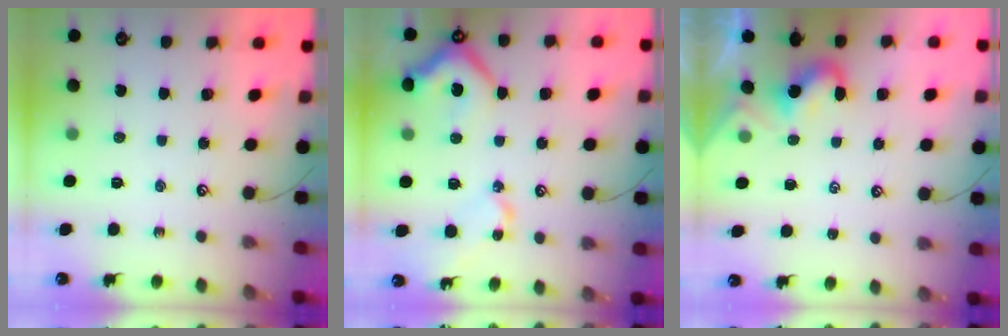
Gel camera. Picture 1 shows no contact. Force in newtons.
{"total": 13.1, "press": 13.0, "slide": 1.8}
{"total": 0.5, "press": 0.4, "slide": 0.3}